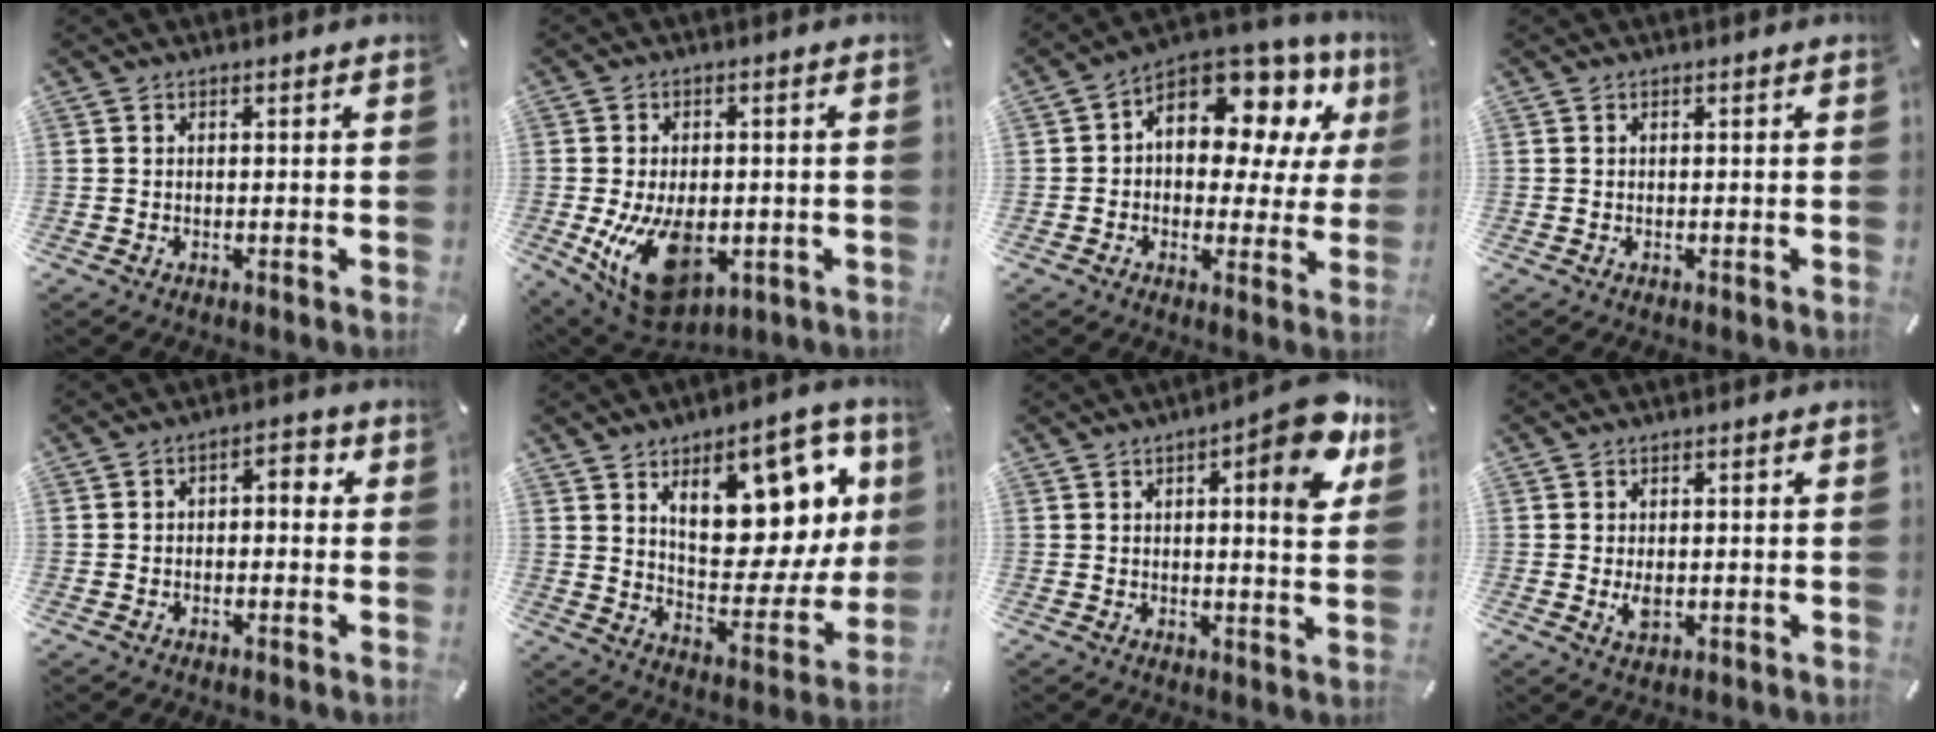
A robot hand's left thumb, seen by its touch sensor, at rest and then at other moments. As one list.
[{"total": 14.5, "force": [-3.3, 9.0, 10.9], "torque": [-0.203, -0.001, -0.046]}, {"total": 13.5, "force": [6.5, 8.3, 8.4], "torque": [-0.122, -0.053, 0.113]}, {"total": 0.0}, {"total": 3.5, "force": [-1.4, 2.2, 2.3], "torque": [-0.035, 0.016, -0.032]}, {"total": 20.7, "force": [10.4, 10.3, 14.7], "torque": [-0.195, -0.074, 0.171]}, {"total": 11.6, "force": [5.2, 3.0, 10.0], "torque": [-0.111, -0.037, 0.074]}, {"total": 2.9, "force": [-0.2, 1.8, 2.3], "torque": [-0.041, -0.003, -0.006]}]